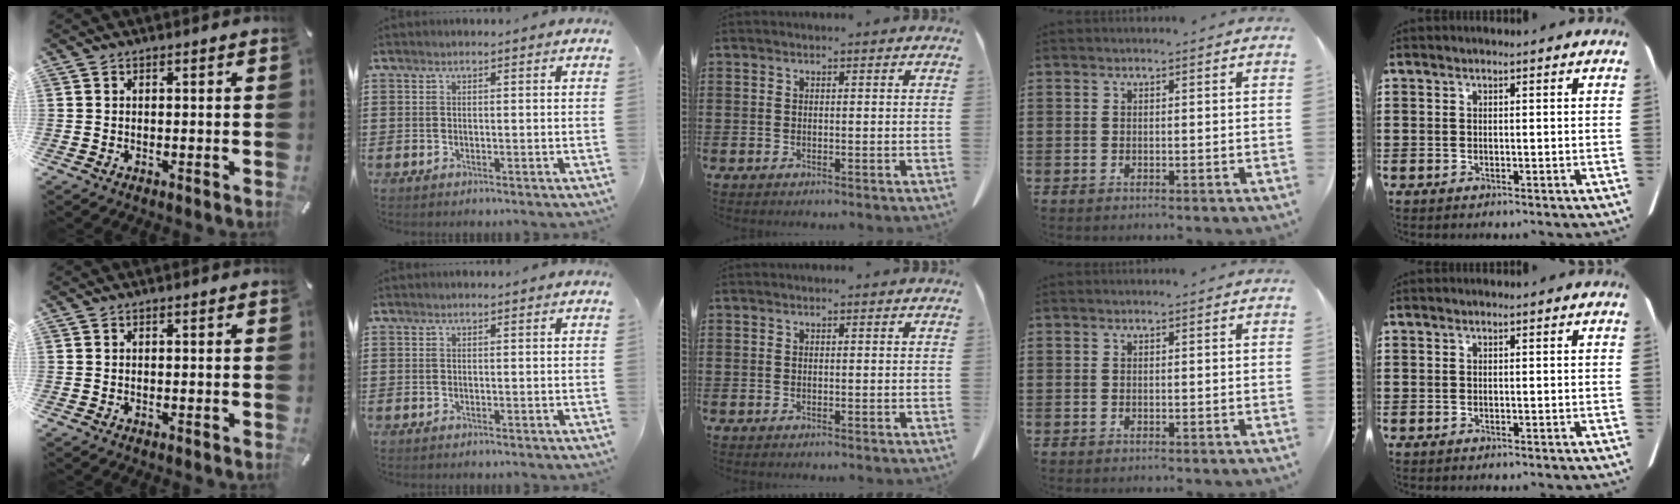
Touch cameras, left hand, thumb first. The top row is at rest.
{}